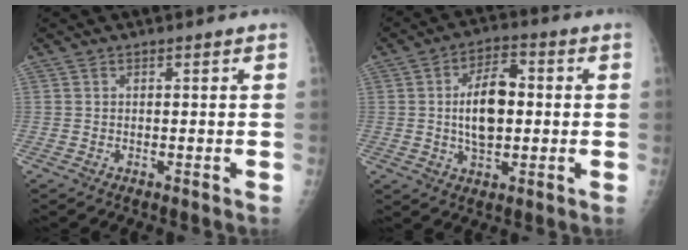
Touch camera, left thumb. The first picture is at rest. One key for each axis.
{"total": 10.4, "fx": 0.1, "fy": 5.8, "fz": 8.6, "tx": -0.130, "ty": 0.010, "tz": 0.002}